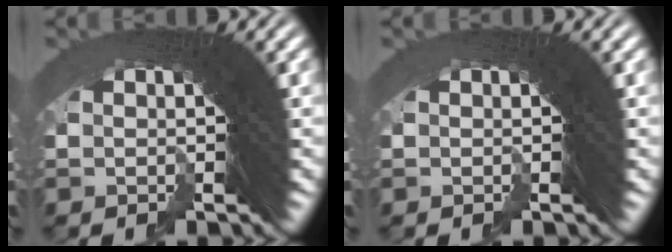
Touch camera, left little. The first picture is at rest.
{"total": 0.0}